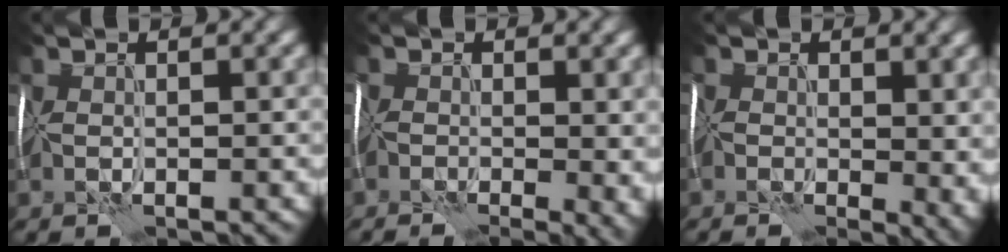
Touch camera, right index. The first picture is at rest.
{"total": 7.9, "force": [-2.5, 3.8, 6.5], "torque": [-0.099, -0.009, -0.026]}
{"total": 7.4, "force": [-0.9, 4.0, 6.2], "torque": [-0.084, -0.002, 0.000]}